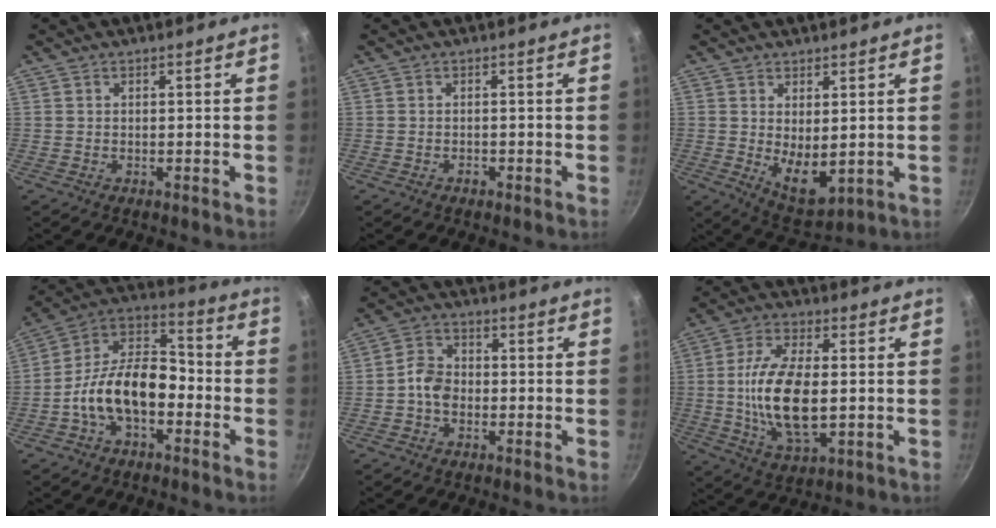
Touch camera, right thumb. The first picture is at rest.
{"total": 1.0, "force": [-0.6, 0.6, 0.5], "torque": [-0.011, 0.004, -0.010]}
{"total": 7.7, "force": [0.8, 3.9, 6.6], "torque": [-0.090, -0.028, 0.031]}
{"total": 15.6, "force": [-4.8, 9.2, 11.6], "torque": [-0.172, 0.063, -0.105]}
{"total": 5.1, "force": [-1.3, 4.0, 3.0], "torque": [-0.038, 0.024, -0.034]}
{"total": 15.0, "force": [-0.4, 7.2, 13.2], "torque": [-0.252, -0.001, -0.010]}